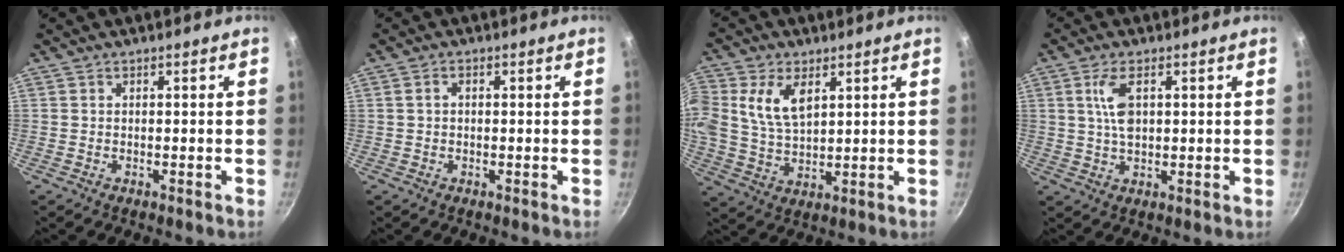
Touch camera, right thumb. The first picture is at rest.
{"total": 1.4, "force": [0.1, 1.0, 1.0], "torque": [-0.016, 0.009, 0.003]}
{"total": 9.6, "force": [3.3, 5.8, 6.8], "torque": [-0.130, -0.015, 0.066]}
{"total": 5.7, "force": [1.6, 2.7, 4.8], "torque": [-0.089, 0.001, 0.033]}